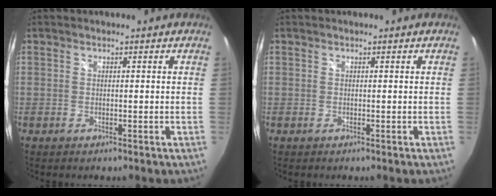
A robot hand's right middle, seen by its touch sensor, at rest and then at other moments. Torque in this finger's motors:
{"motor_torque": [-0.02, 0.02, 0.00, 0.00]}